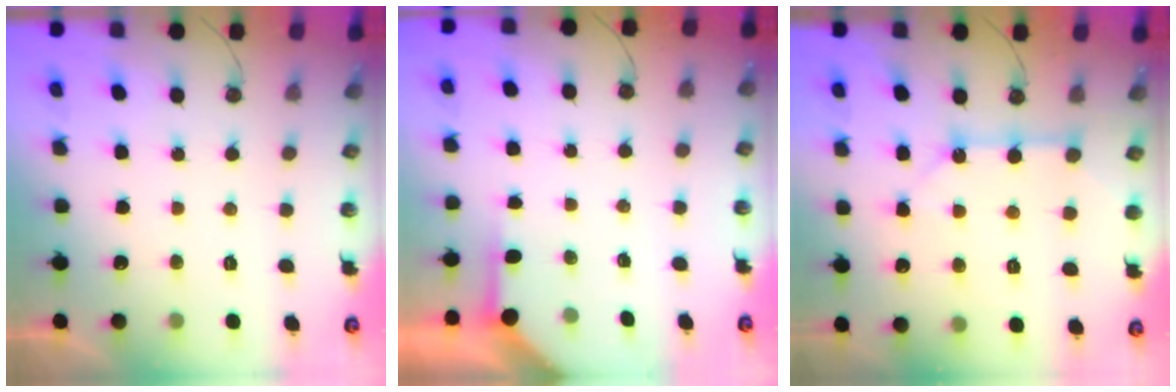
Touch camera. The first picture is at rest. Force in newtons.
{"total": 3.5, "press": 3.5, "slide": 0.4}
{"total": 11.0, "press": 10.9, "slide": 0.9}